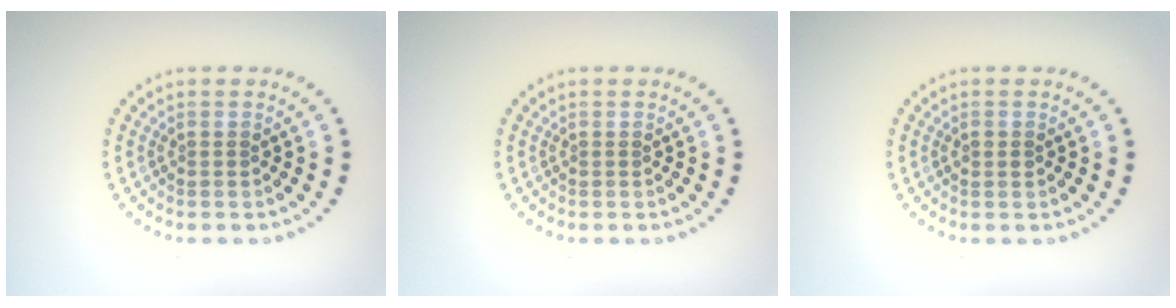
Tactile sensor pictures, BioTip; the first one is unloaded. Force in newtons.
{"total": 0.0}
{"total": 1.0, "press": 1.0, "slide": 0.1}